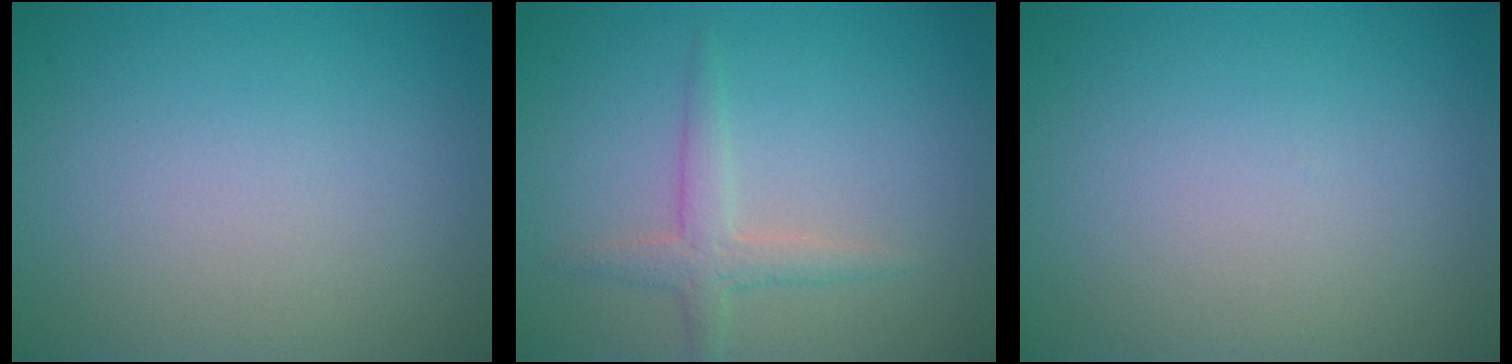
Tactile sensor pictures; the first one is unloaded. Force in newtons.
{"total": 2.1, "press": 2.1, "slide": 0.1}
{"total": 0.0}